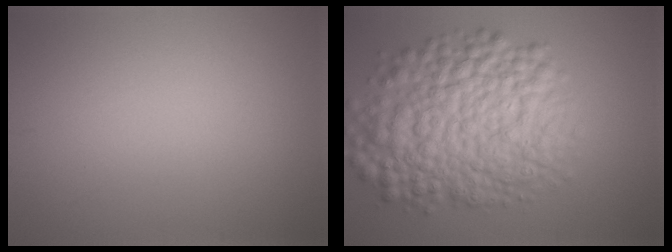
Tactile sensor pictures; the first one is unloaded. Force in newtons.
{"total": 10.8, "press": 10.8, "slide": 0.3}